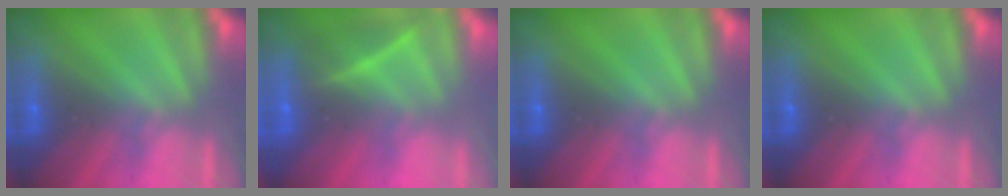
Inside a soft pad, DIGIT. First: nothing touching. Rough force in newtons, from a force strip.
{"total": 1.8}
{"total": 0.0}
{"total": 0.0}